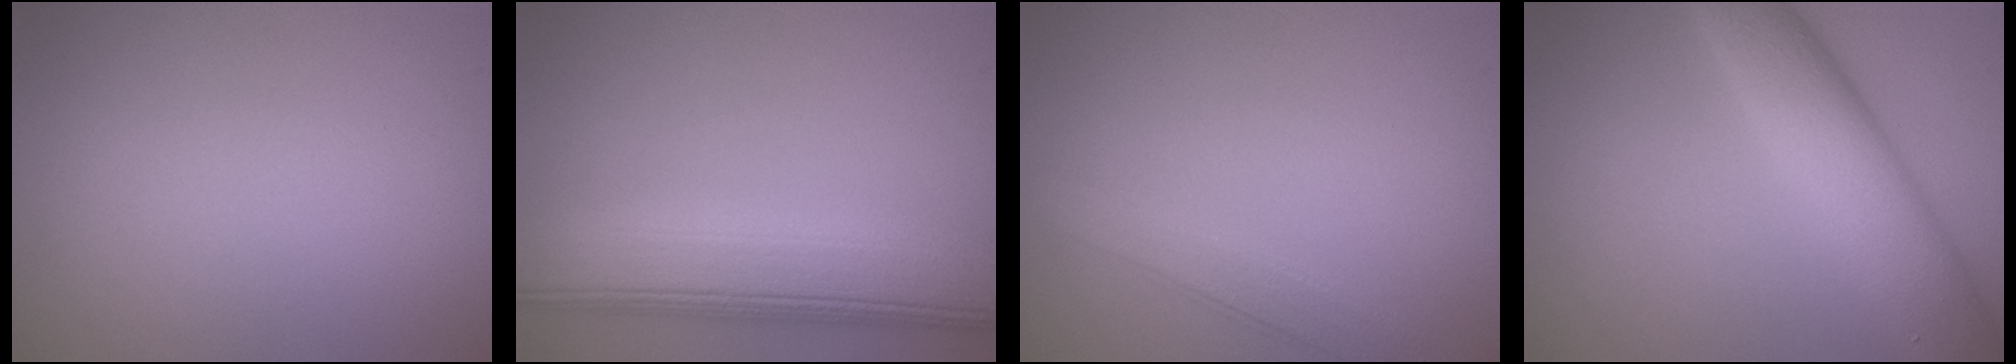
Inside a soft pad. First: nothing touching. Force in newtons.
{"total": 10.3, "press": 10.2, "slide": 1.2}
{"total": 2.9, "press": 2.9, "slide": 0.2}
{"total": 6.9, "press": 6.9, "slide": 0.1}